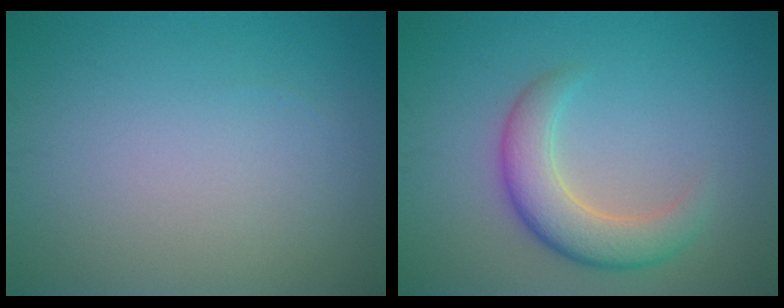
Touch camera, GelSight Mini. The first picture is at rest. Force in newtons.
{"total": 4.8, "press": 4.8, "slide": 0.4}